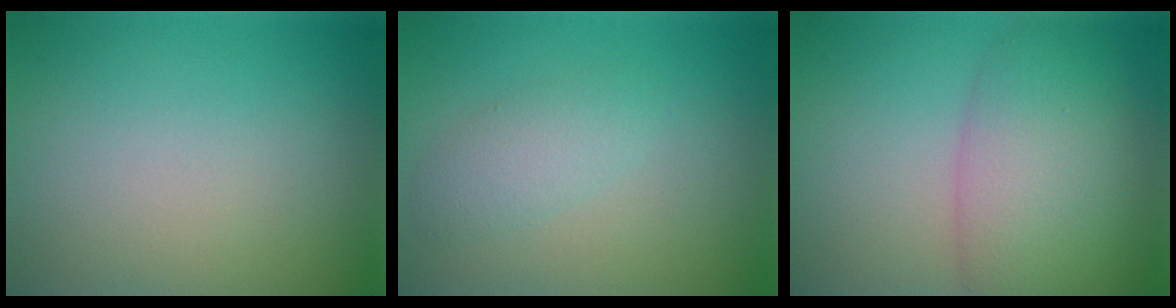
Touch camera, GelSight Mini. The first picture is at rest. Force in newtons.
{"total": 2.2, "press": 2.2, "slide": 0.1}
{"total": 7.5, "press": 7.5, "slide": 0.4}